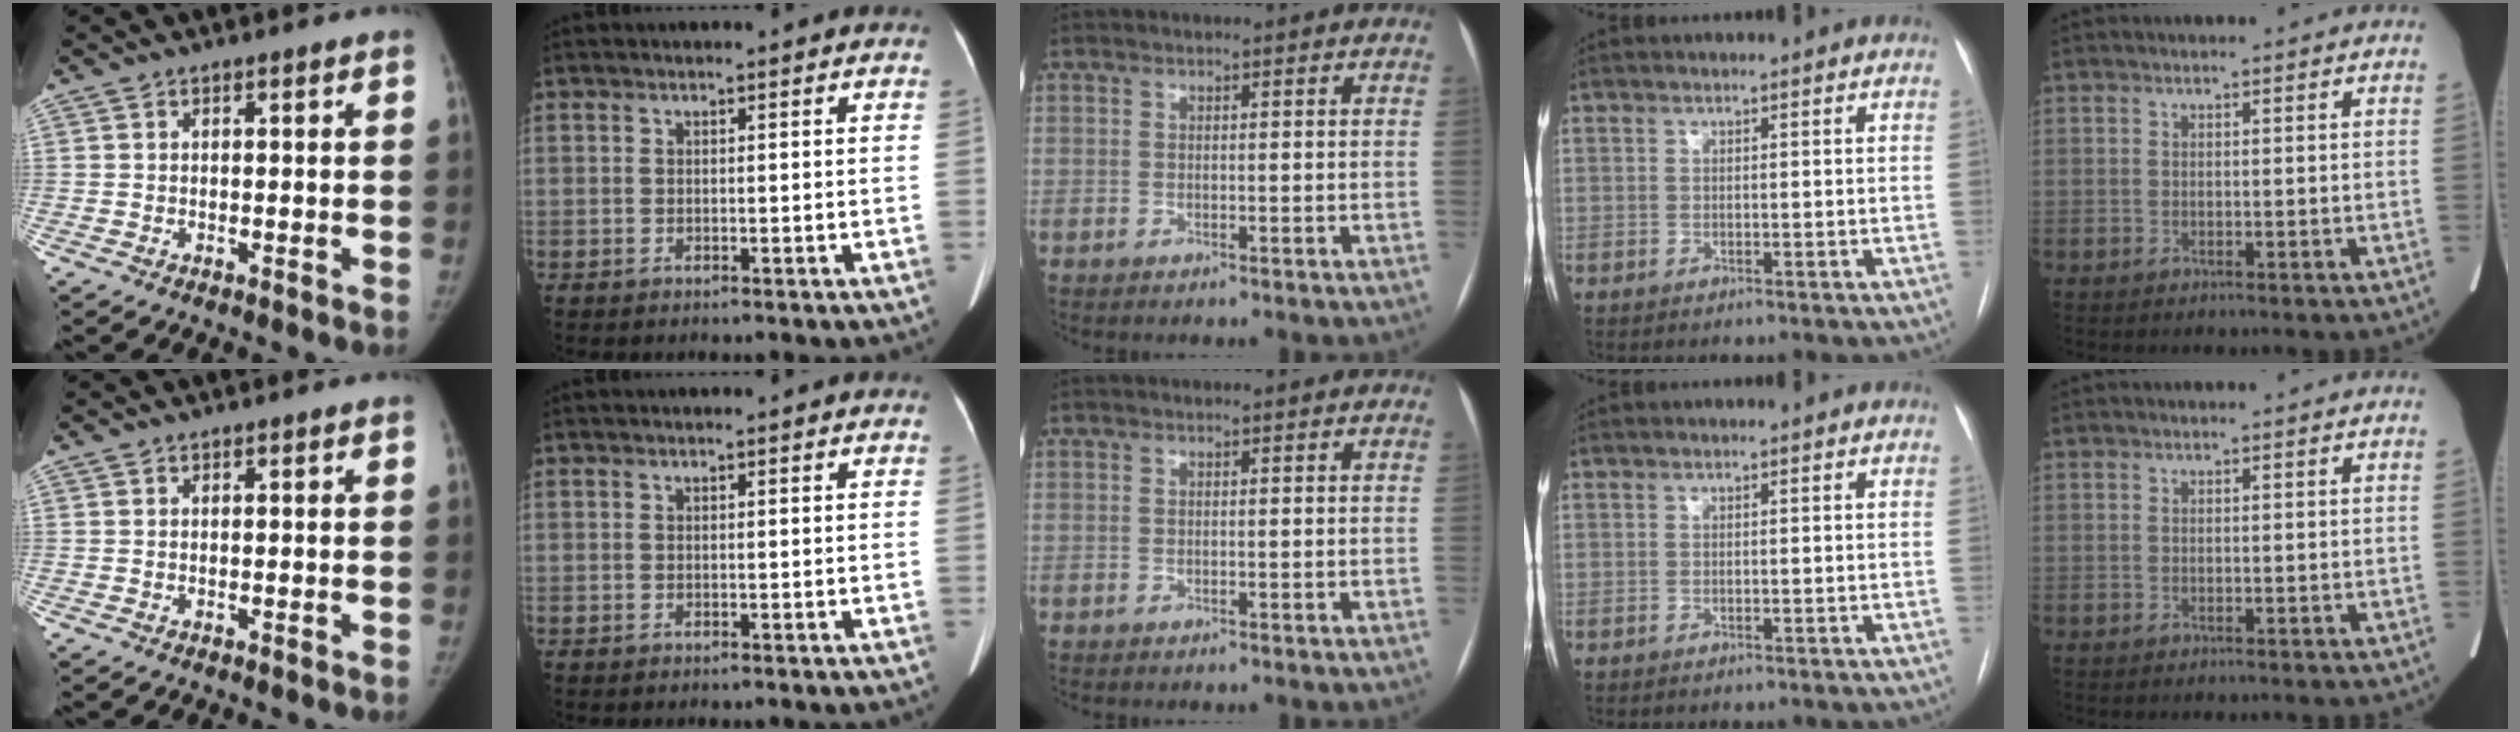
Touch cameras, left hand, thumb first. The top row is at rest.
{}